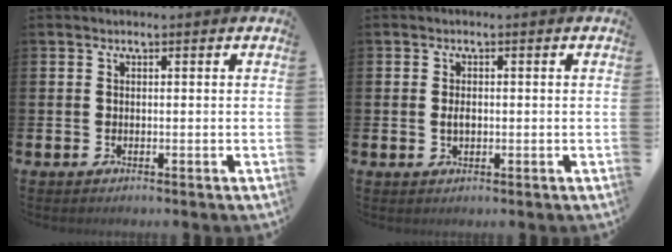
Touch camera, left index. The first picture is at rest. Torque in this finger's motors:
{"motor_torque": [0.24, 0.00, 0.03, 0.06]}